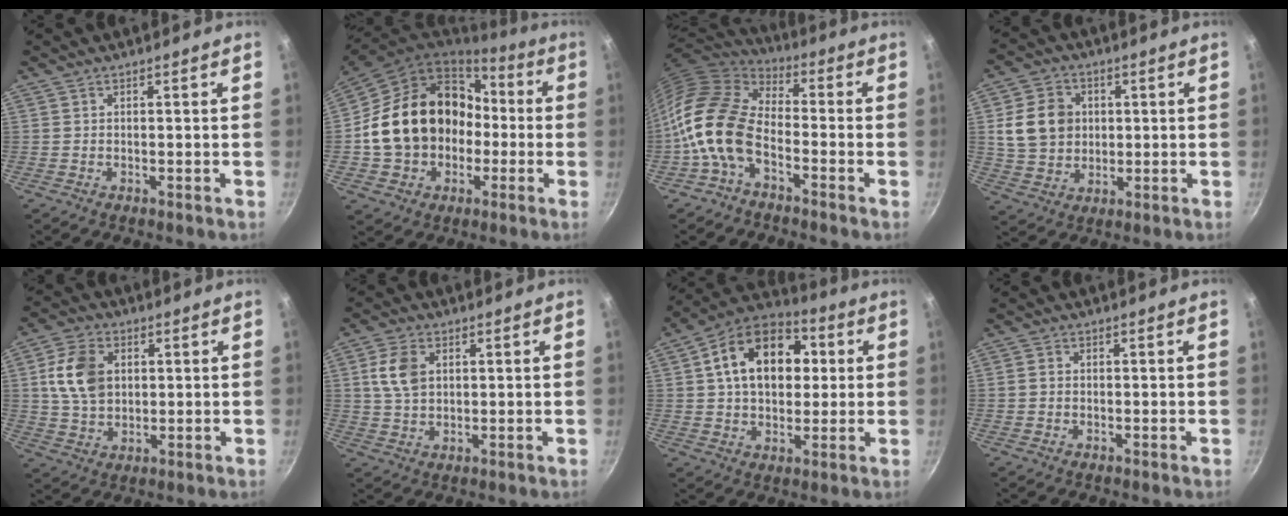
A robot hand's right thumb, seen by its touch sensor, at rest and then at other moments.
{"total": 21.5, "force": [-0.9, 17.3, 12.8], "torque": [-0.203, 0.060, 0.002]}
{"total": 14.2, "force": [-5.5, 8.7, 9.8], "torque": [-0.170, 0.050, -0.132]}
{"total": 11.1, "force": [1.9, 9.3, 5.8], "torque": [-0.081, 0.003, 0.036]}
{"total": 10.7, "force": [2.2, 7.7, 7.1], "torque": [-0.114, 0.004, 0.038]}
{"total": 7.0, "force": [1.8, 4.7, 4.9], "torque": [-0.083, 0.001, 0.032]}
{"total": 18.2, "force": [3.5, 12.5, 12.8], "torque": [-0.176, 0.022, 0.041]}
{"total": 1.1, "force": [-0.2, 1.0, 0.5], "torque": [-0.009, 0.006, -0.004]}